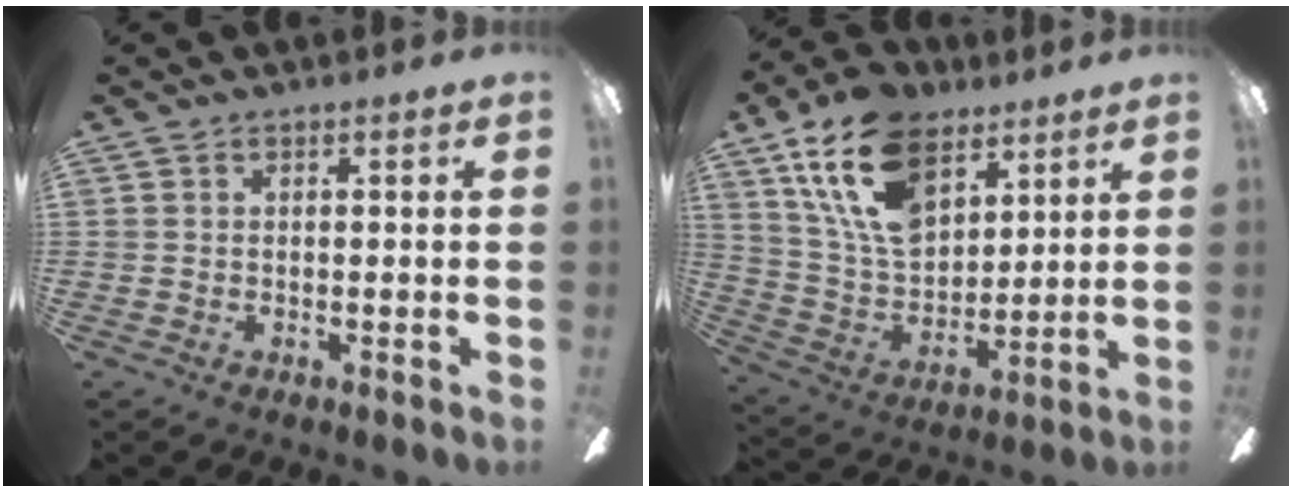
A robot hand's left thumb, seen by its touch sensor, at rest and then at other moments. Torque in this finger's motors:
{"motor_torque": [0.78, 0.56, 1.58, -1.19, 0.51]}